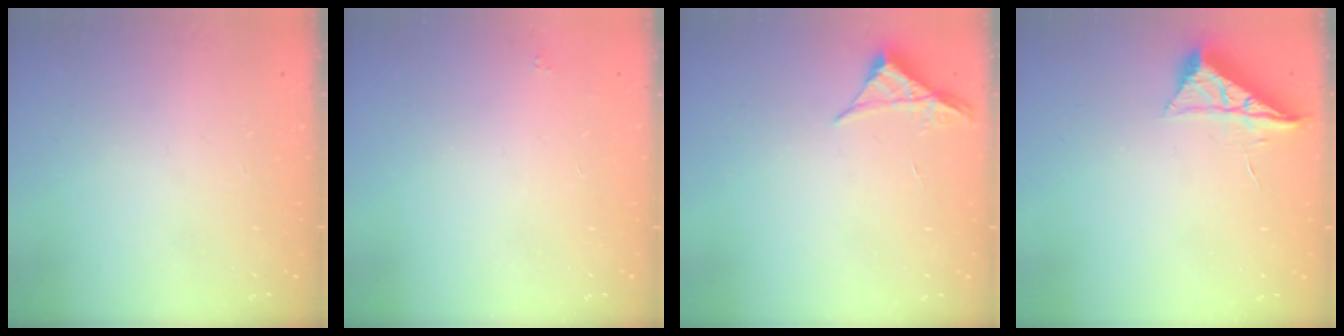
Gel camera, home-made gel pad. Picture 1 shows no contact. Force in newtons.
{"total": 1.6, "press": 1.5, "slide": 0.2}
{"total": 3.9, "press": 3.8, "slide": 0.5}
{"total": 6.1, "press": 6.1, "slide": 0.7}